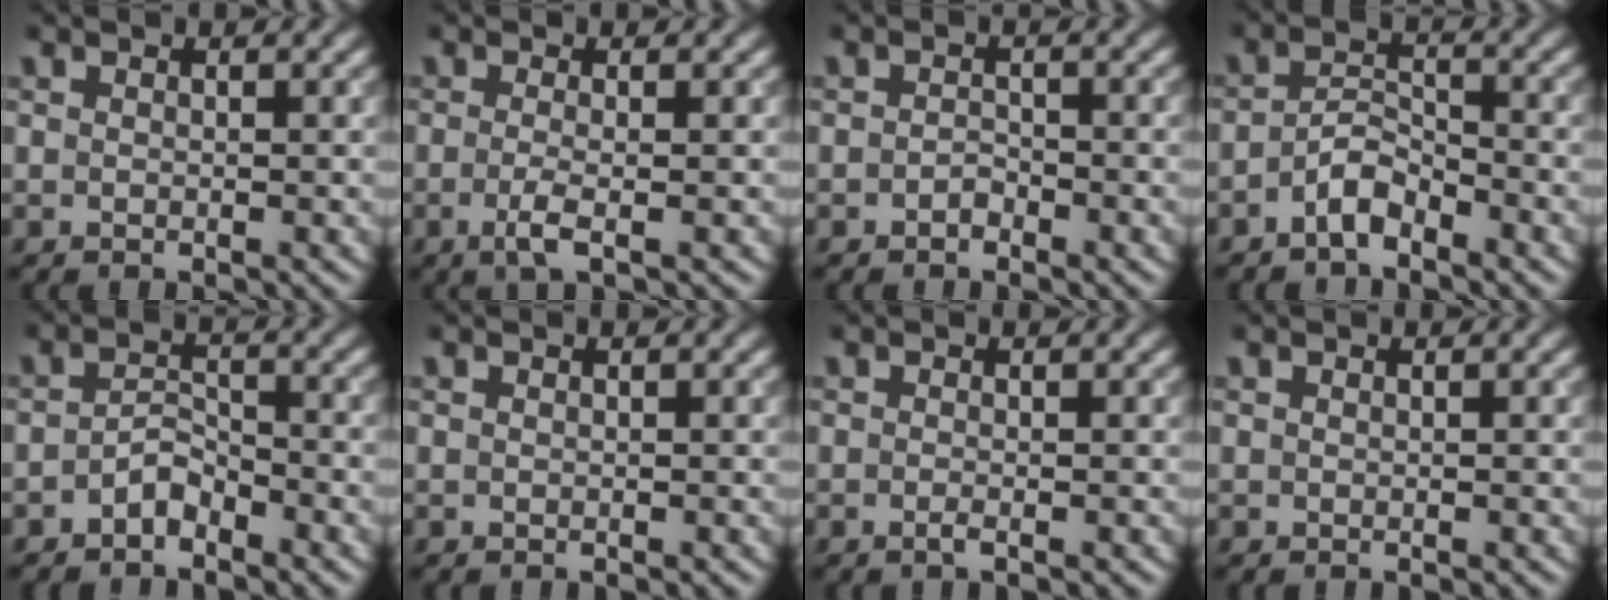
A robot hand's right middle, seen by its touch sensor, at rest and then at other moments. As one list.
[{"total": 2.4, "force": [-0.6, 0.7, 2.2], "torque": [-0.040, -0.005, -0.017]}, {"total": 1.0, "force": [-0.6, 0.5, 0.5], "torque": [-0.010, 0.001, -0.012]}, {"total": 2.8, "force": [-2.0, 1.1, 1.7], "torque": [-0.032, 0.009, -0.042]}, {"total": 2.0, "force": [-1.5, 0.9, 1.0], "torque": [-0.019, 0.009, -0.031]}, {"total": 0.0}, {"total": 0.9, "force": [-0.3, 0.2, 0.8], "torque": [-0.013, -0.004, -0.008]}, {"total": 0.0}]